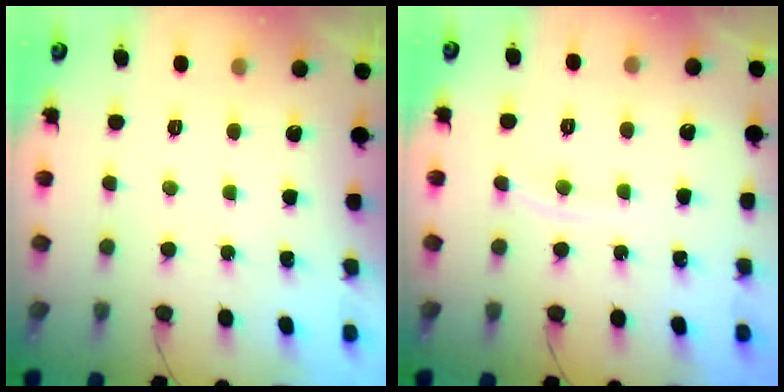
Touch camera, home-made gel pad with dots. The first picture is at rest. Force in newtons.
{"total": 5.4, "press": 5.4, "slide": 0.6}